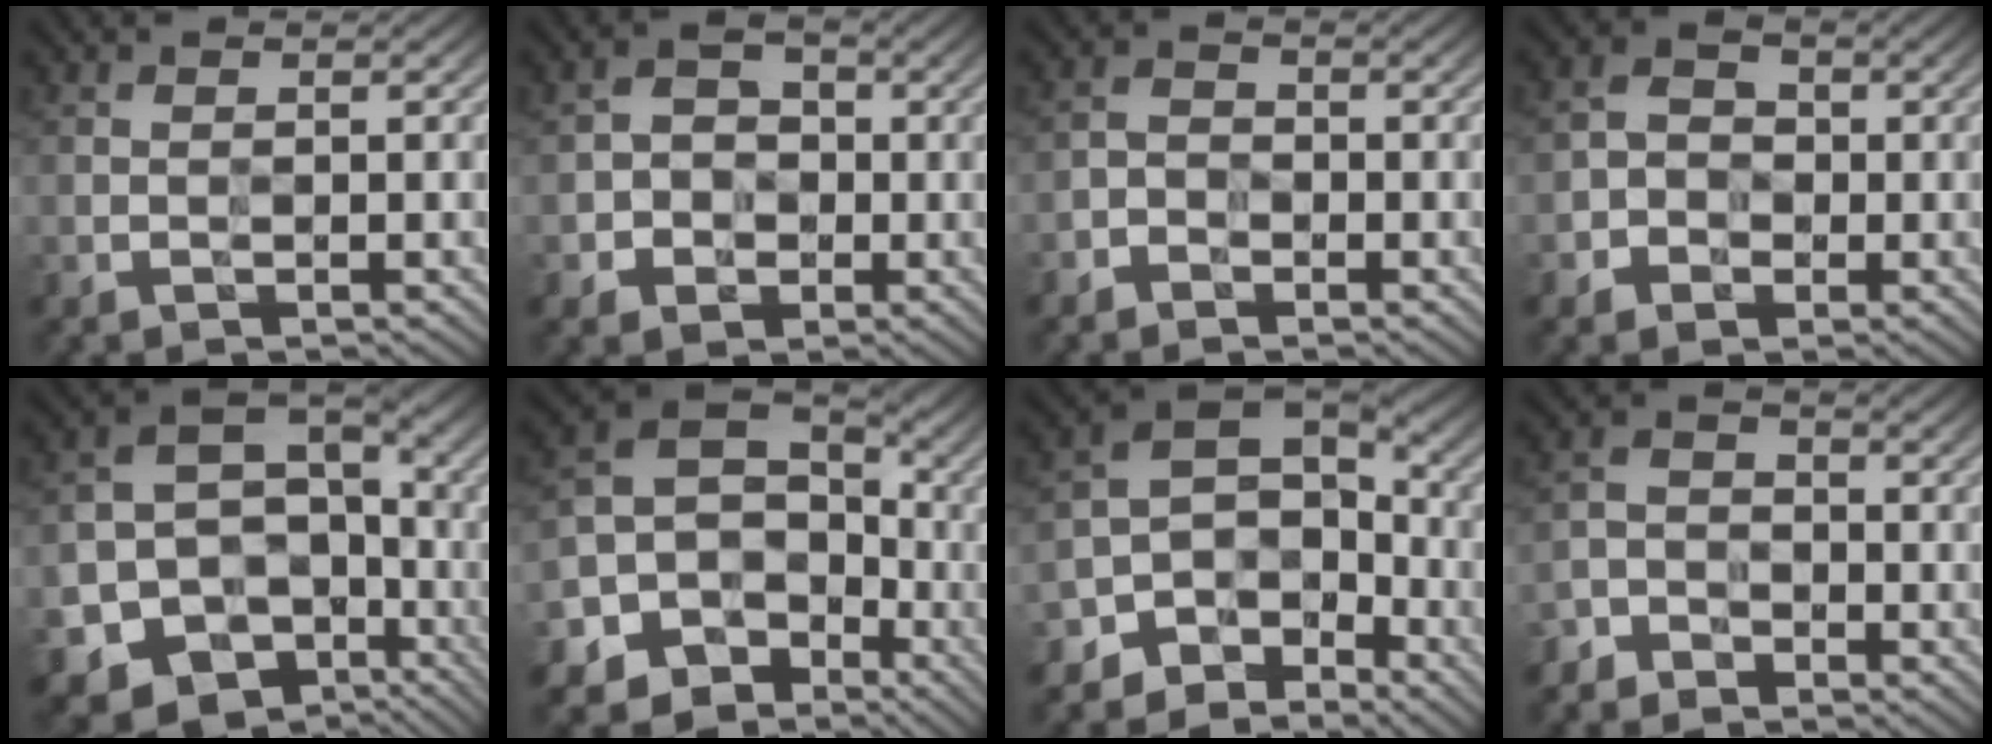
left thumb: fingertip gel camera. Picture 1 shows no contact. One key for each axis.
{"total": 4.0, "fx": -1.1, "fy": 3.6, "fz": 1.2, "tx": -0.007, "ty": -0.003, "tz": -0.035}
{"total": 2.1, "fx": -1.6, "fy": 1.3, "fz": 0.3, "tx": 0.000, "ty": 0.000, "tz": -0.040}
{"total": 3.5, "fx": -1.2, "fy": 3.2, "fz": 0.9, "tx": -0.002, "ty": -0.002, "tz": -0.036}
{"total": 16.1, "fx": -5.8, "fy": 12.8, "fz": 8.0, "tx": -0.149, "ty": -0.035, "tz": -0.073}
{"total": 14.7, "fx": -5.5, "fy": 12.1, "fz": 6.2, "tx": -0.148, "ty": -0.033, "tz": -0.087}
{"total": 8.3, "fx": -5.0, "fy": 5.9, "fz": 3.2, "tx": -0.055, "ty": -0.012, "tz": -0.096}
{"total": 3.9, "fx": -3.1, "fy": 2.3, "fz": 0.4, "tx": -0.006, "ty": 0.000, "tz": -0.070}